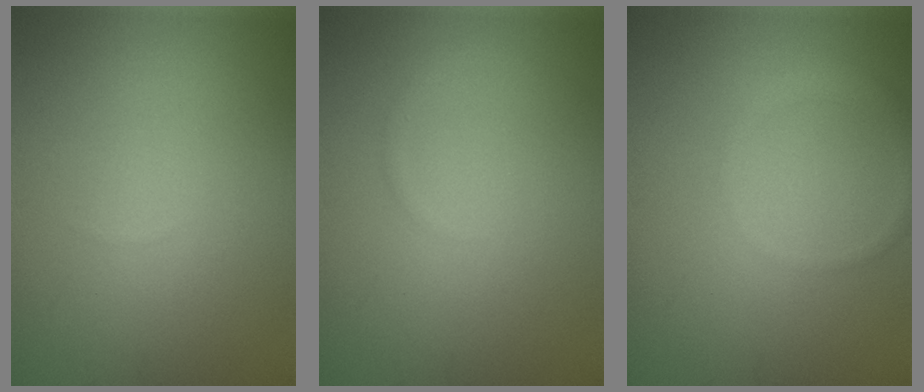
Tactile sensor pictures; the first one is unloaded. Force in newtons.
{"total": 0.5, "press": 0.5, "slide": 0.1}
{"total": 1.4, "press": 1.4, "slide": 0.0}